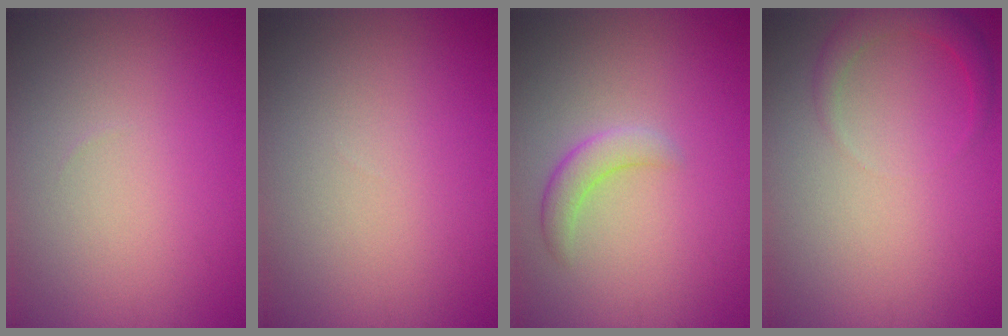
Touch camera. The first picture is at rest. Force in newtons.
{"total": 0.0}
{"total": 2.1, "press": 2.1, "slide": 0.2}
{"total": 2.2, "press": 2.2, "slide": 0.2}